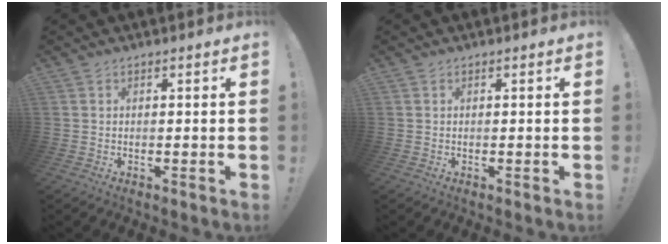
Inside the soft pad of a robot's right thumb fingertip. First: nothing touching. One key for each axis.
{"total": 0.0}